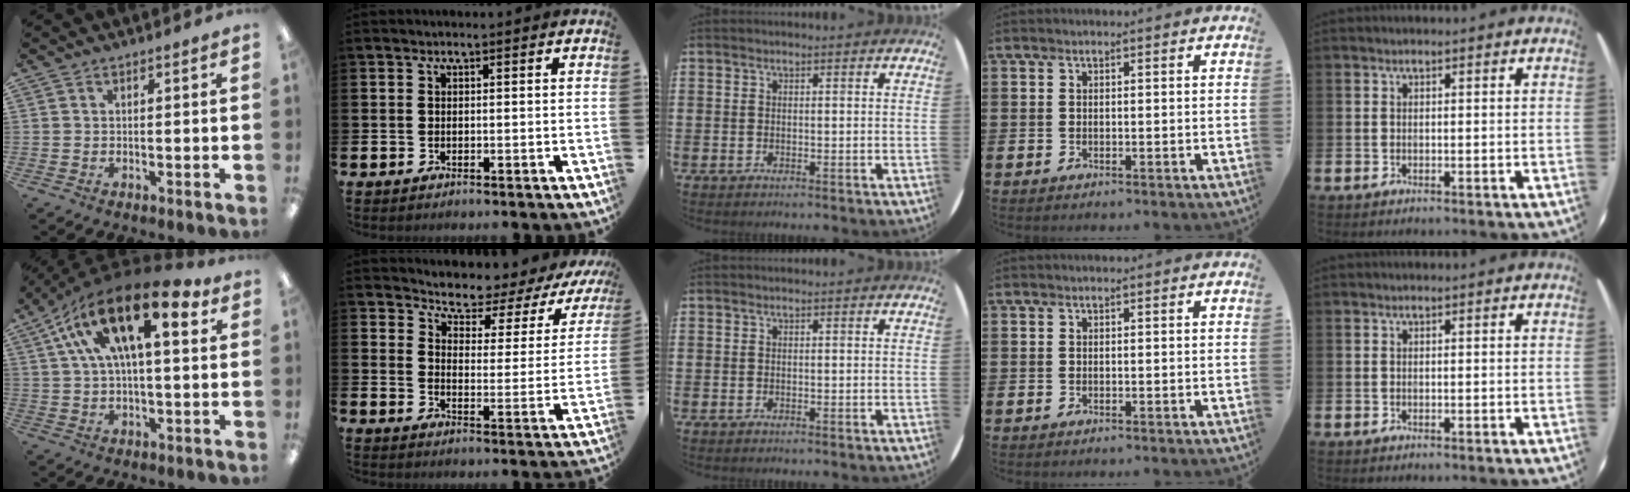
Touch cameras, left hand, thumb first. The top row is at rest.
{"thumb": {"total": 20.8, "force": [9.5, 8.4, 16.4], "torque": [-0.294, -0.027, 0.152]}, "index": {"total": 4.7, "force": [4.6, 1.2, 0.3], "torque": [-0.026, -0.048, 0.069]}}